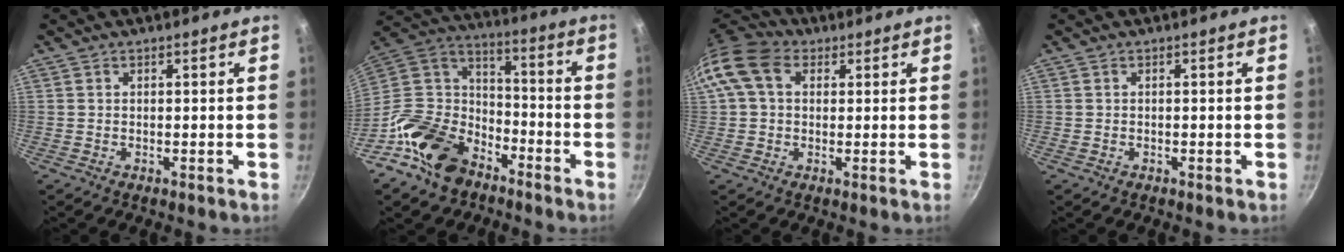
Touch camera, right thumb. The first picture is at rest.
{"total": 18.3, "force": [-10.9, 12.0, 8.6], "torque": [-0.133, 0.084, -0.210]}
{"total": 10.7, "force": [2.9, 7.8, 6.8], "torque": [-0.119, 0.020, 0.036]}
{"total": 0.0}